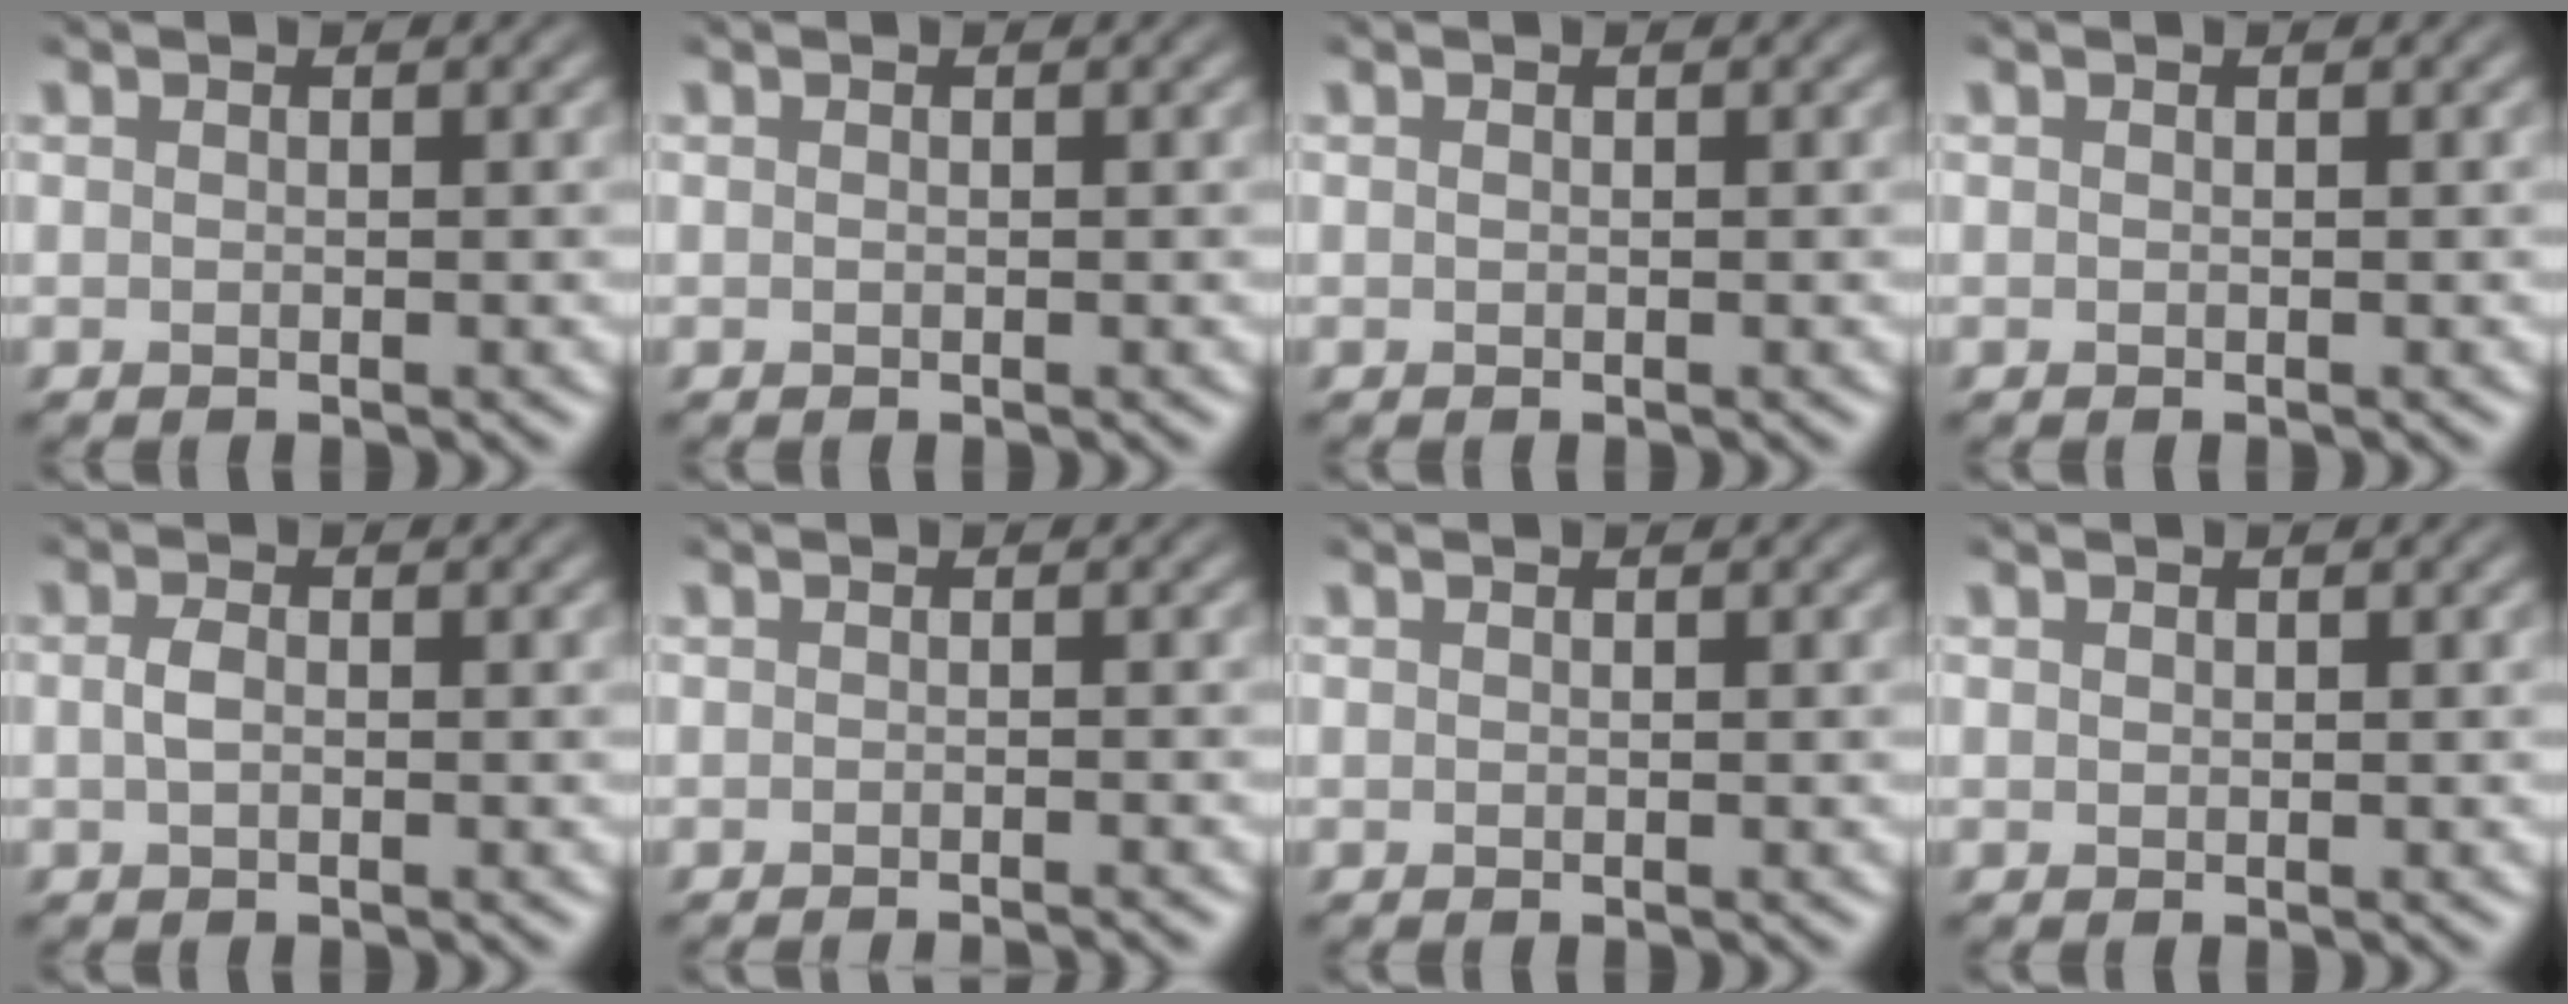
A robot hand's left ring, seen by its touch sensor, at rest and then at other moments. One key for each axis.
{"total": 0.0}
{"total": 0.0}
{"total": 0.0}
{"total": 1.3, "fx": -0.1, "fy": 0.6, "fz": 1.1, "tx": -0.028, "ty": 0.001, "tz": -0.004}
{"total": 1.8, "fx": -1.4, "fy": 0.4, "fz": 1.1, "tx": 0.002, "ty": 0.000, "tz": -0.020}
{"total": 0.0}
{"total": 0.0}